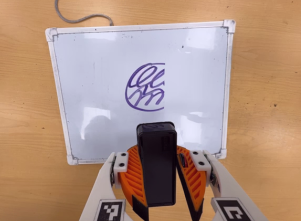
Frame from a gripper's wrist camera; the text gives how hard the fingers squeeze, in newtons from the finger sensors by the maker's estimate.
{"total": 10.7, "left": 11.0, "right": 10.3}